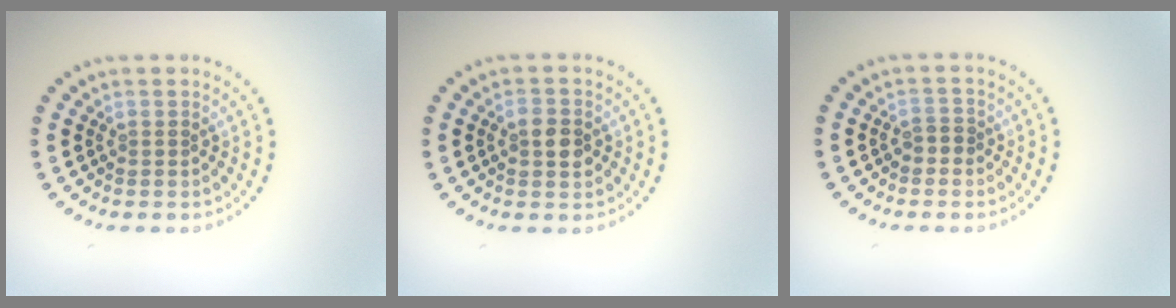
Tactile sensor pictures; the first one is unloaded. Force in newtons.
{"total": 2.6, "press": 2.6, "slide": 0.1}
{"total": 1.2, "press": 1.0, "slide": 0.5}